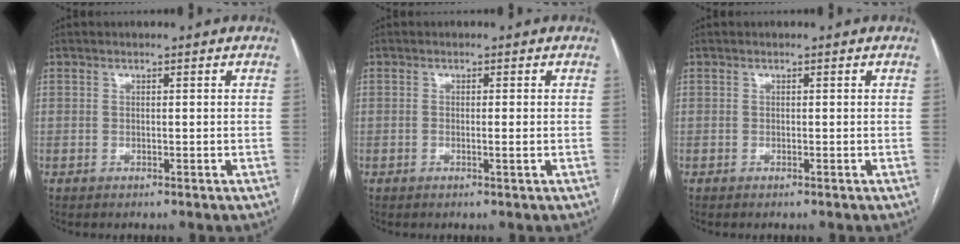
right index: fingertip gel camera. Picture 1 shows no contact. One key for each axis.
{"total": 1.1, "fx": -0.3, "fy": -0.1, "fz": 1.1, "tx": -0.021, "ty": -0.003, "tz": -0.005}
{"total": 0.0}